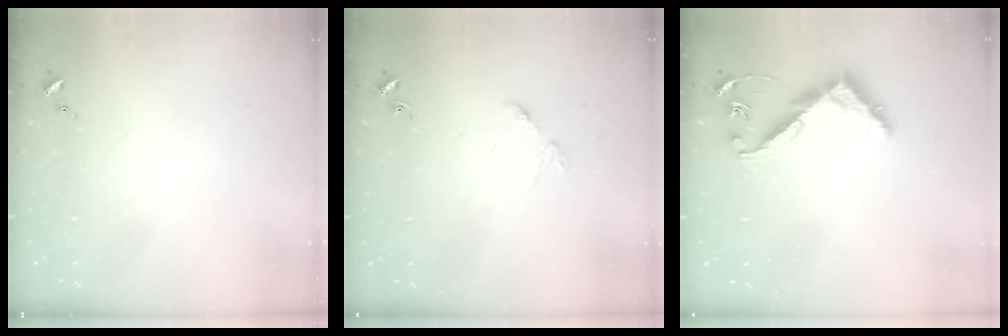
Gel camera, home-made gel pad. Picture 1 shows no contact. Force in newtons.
{"total": 3.8, "press": 3.8, "slide": 0.5}
{"total": 7.5, "press": 7.5, "slide": 0.5}